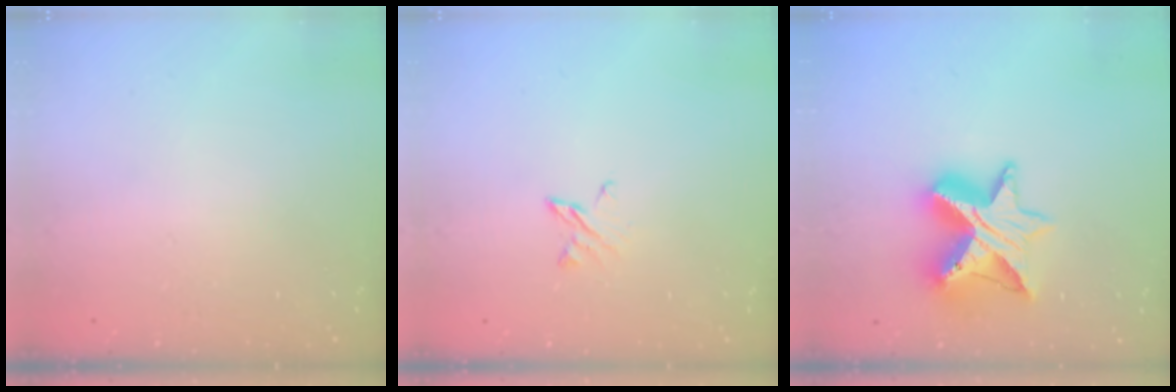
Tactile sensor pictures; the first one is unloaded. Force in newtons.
{"total": 3.4, "press": 3.4, "slide": 0.4}
{"total": 12.6, "press": 12.5, "slide": 0.9}